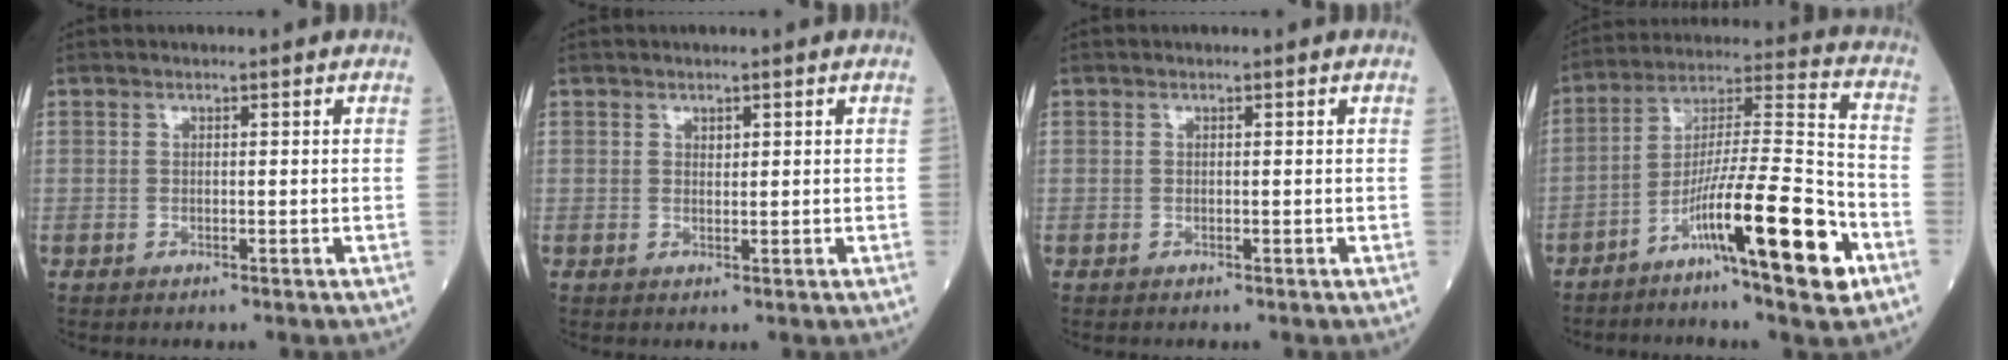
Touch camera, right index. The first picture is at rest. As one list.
[{"total": 0.7, "force": [0.4, 0.4, 0.4], "torque": [-0.004, -0.003, 0.007]}, {"total": 0.0}, {"total": 16.6, "force": [-8.3, 0.8, 14.4], "torque": [-0.247, -0.005, -0.141]}]